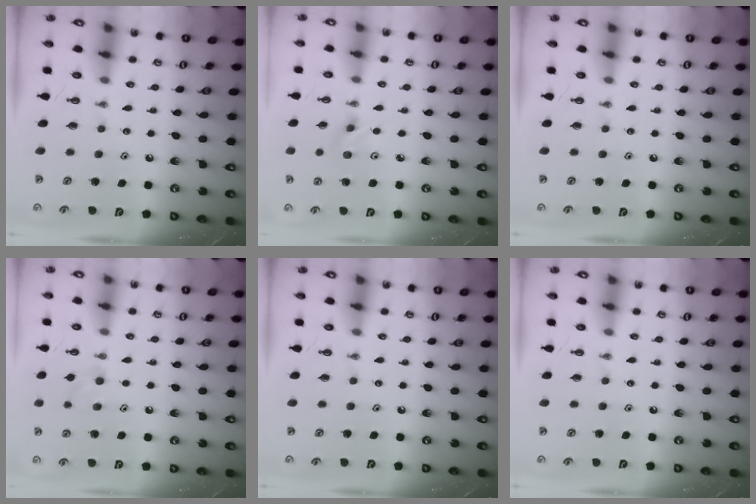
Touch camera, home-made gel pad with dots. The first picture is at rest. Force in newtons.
{"total": 3.9, "press": 3.7, "slide": 1.3}
{"total": 0.0}
{"total": 5.3, "press": 5.2, "slide": 1.1}
{"total": 0.0}
{"total": 0.0}